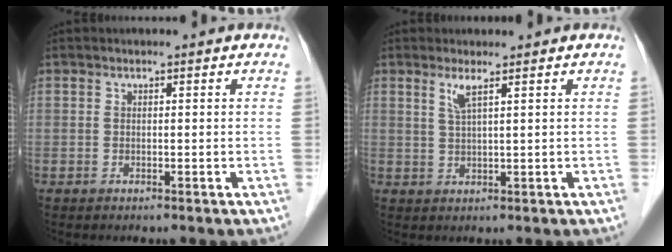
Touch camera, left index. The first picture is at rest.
{"total": 2.2, "force": [1.3, -0.2, 1.8], "torque": [-0.043, -0.003, 0.030]}